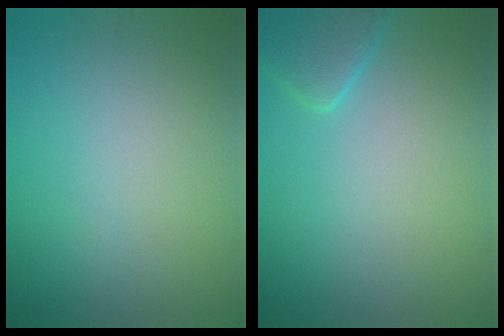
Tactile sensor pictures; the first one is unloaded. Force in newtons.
{"total": 2.4, "press": 2.4, "slide": 0.3}